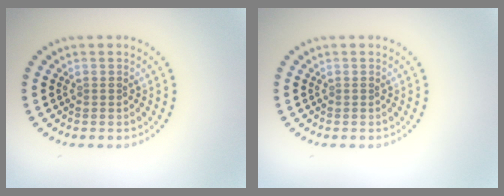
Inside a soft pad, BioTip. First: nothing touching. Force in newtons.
{"total": 0.0}